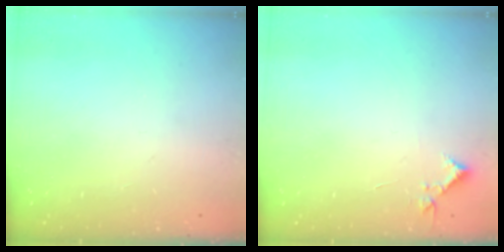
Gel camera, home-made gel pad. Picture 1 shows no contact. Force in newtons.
{"total": 3.6, "press": 3.6, "slide": 0.5}